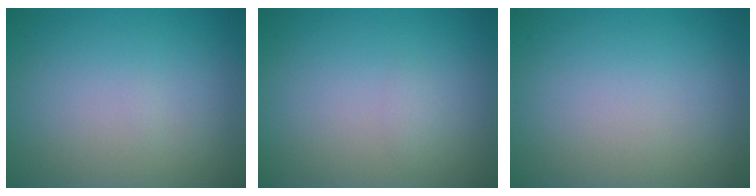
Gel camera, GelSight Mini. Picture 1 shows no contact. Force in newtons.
{"total": 0.6, "press": 0.6, "slide": 0.0}
{"total": 0.0}